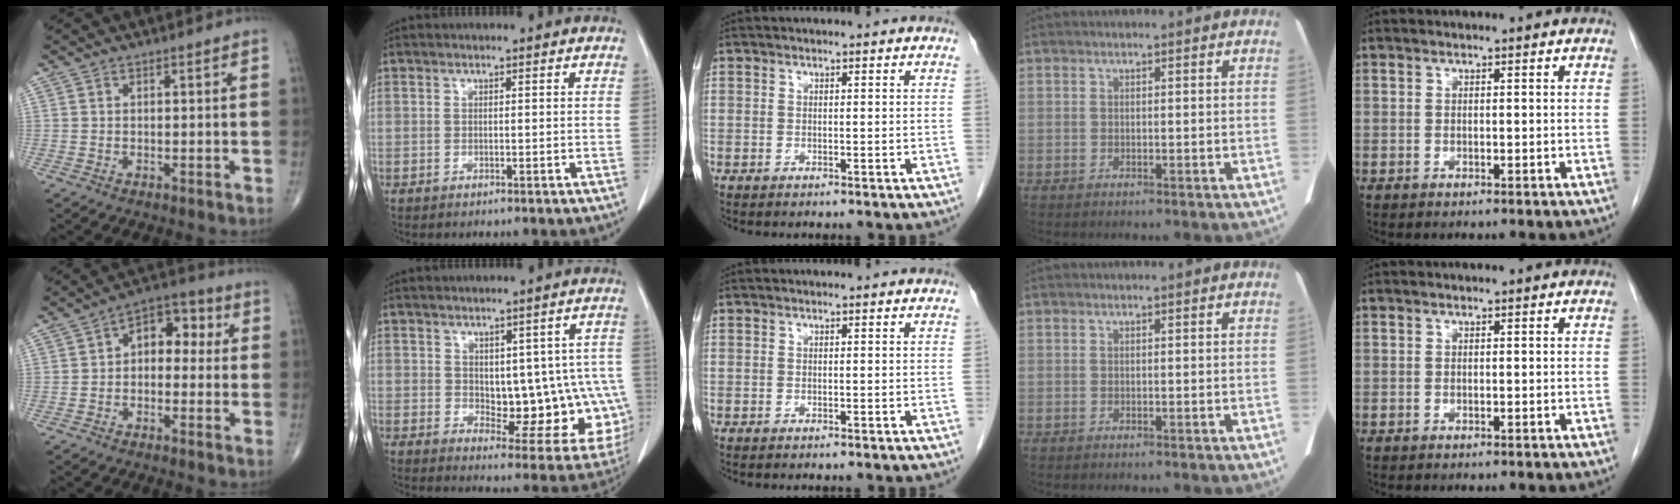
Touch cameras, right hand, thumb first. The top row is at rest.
{"thumb": {"total": 8.7, "force": [0.9, 5.8, 6.5], "torque": [-0.058, 0.034, -0.001]}, "index": {"total": 13.2, "force": [-0.3, 7.0, 11.2], "torque": [-0.121, 0.012, 0.019]}}